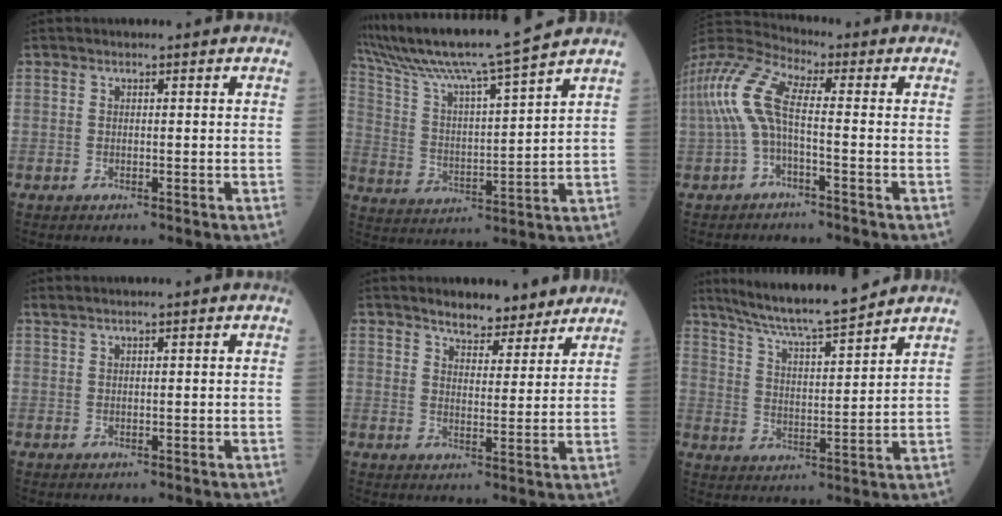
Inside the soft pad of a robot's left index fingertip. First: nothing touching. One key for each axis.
{"total": 16.9, "fx": 14.7, "fy": -1.5, "fz": 8.2, "tx": -0.156, "ty": 0.002, "tz": 0.249}
{"total": 9.1, "fx": -0.4, "fy": 2.1, "fz": 8.9, "tx": -0.203, "ty": 0.040, "tz": -0.018}
{"total": 1.3, "fx": 1.2, "fy": -0.1, "fz": 0.7, "tx": -0.016, "ty": 0.018, "tz": 0.027}
{"total": 7.0, "fx": 6.3, "fy": 2.4, "fz": 2.0, "tx": -0.024, "ty": 0.004, "tz": 0.086}
{"total": 13.2, "fx": 11.9, "fy": 0.1, "fz": 5.7, "tx": -0.104, "ty": 0.005, "tz": 0.197}